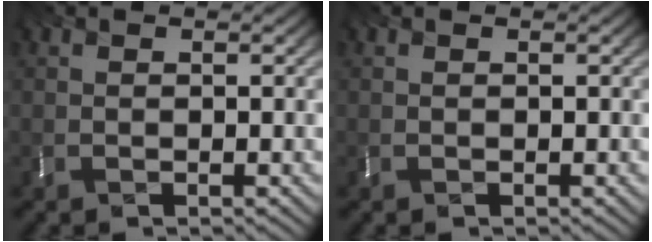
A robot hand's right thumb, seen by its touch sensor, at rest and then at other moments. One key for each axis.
{"total": 0.0}